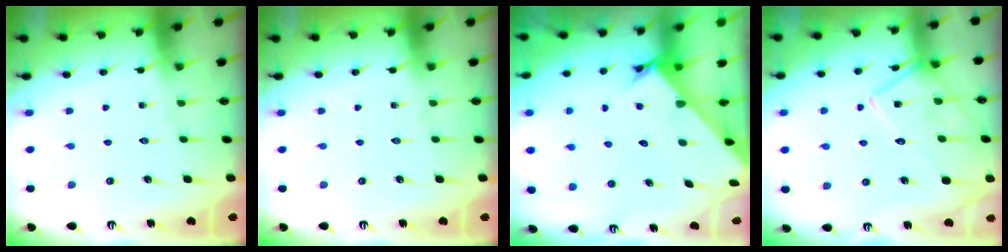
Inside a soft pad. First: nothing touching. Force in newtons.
{"total": 0.0}
{"total": 2.2, "press": 2.2, "slide": 0.1}
{"total": 13.5, "press": 13.5, "slide": 0.8}